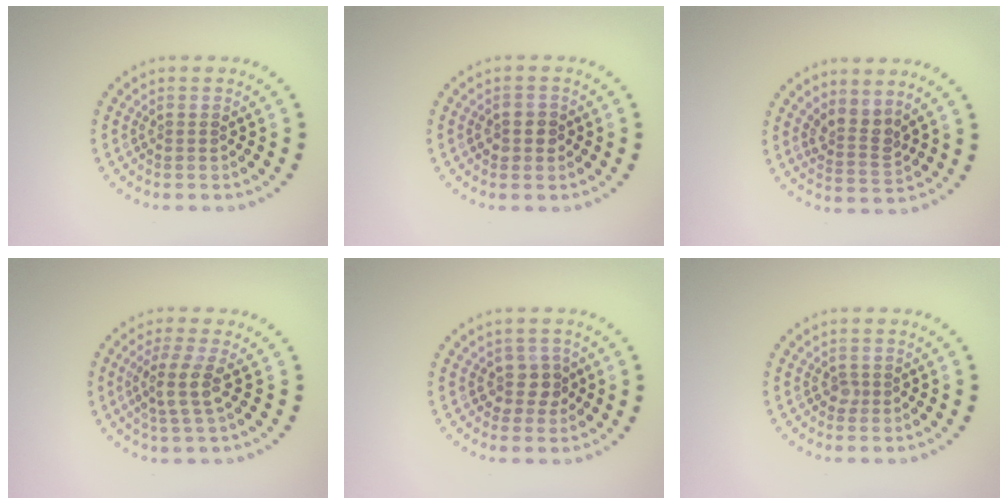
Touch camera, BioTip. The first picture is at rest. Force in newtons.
{"total": 1.7, "press": 1.5, "slide": 0.7}
{"total": 2.6, "press": 2.0, "slide": 1.6}
{"total": 2.9, "press": 2.3, "slide": 1.8}
{"total": 2.2, "press": 1.7, "slide": 1.3}
{"total": 0.8, "press": 0.6, "slide": 0.5}